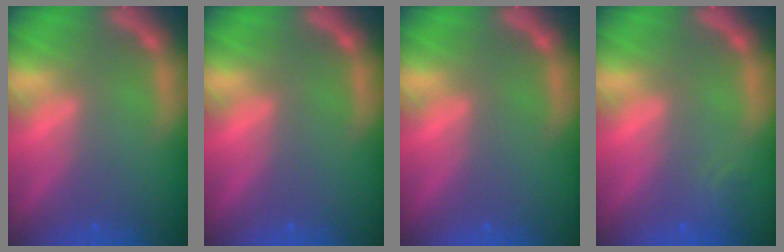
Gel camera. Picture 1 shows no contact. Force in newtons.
{"total": 0.0}
{"total": 0.0}
{"total": 1.4}